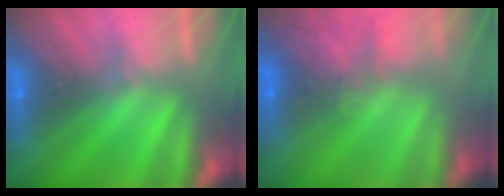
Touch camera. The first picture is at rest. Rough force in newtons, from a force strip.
{"total": 7.3}